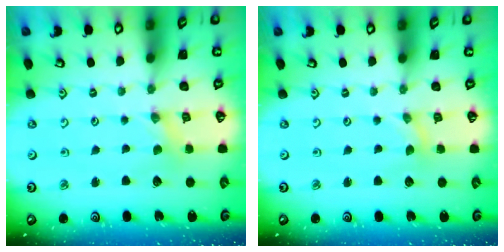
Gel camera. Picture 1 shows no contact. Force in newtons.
{"total": 0.0}